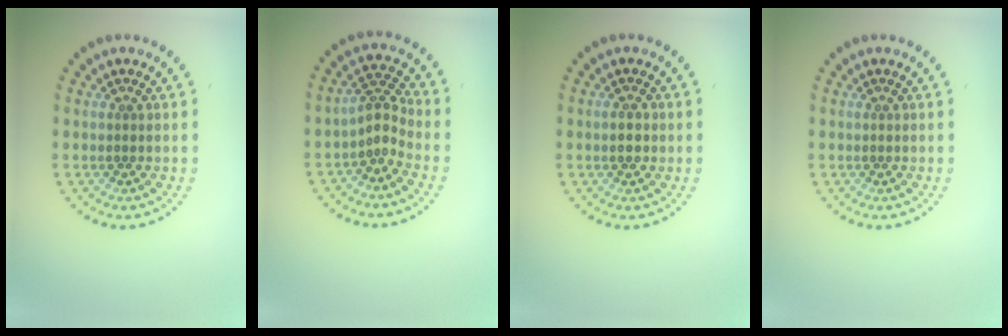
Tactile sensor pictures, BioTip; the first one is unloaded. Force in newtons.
{"total": 2.2, "press": 1.5, "slide": 1.6}
{"total": 1.0, "press": 1.0, "slide": 0.0}
{"total": 0.0}